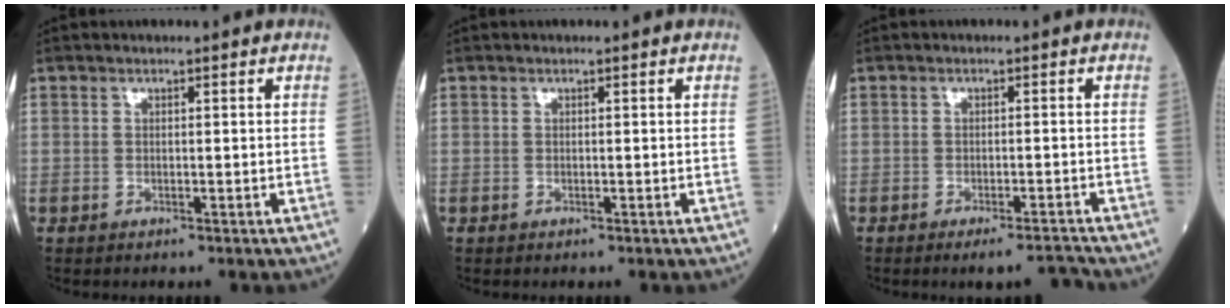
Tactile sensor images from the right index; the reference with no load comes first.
{"total": 0.0}
{"total": 3.3, "force": [-3.0, 0.0, 1.4], "torque": [-0.007, -0.006, -0.043]}